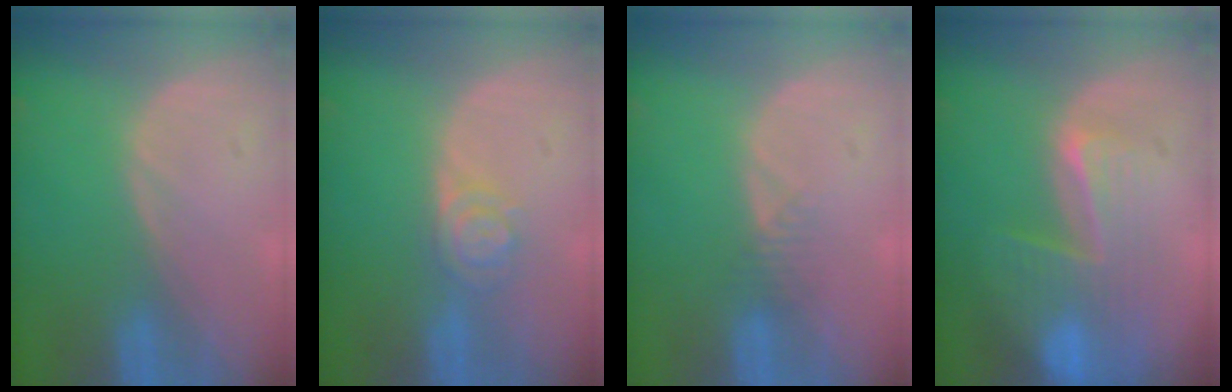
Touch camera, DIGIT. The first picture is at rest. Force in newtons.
{"total": 3.8, "press": 3.5, "slide": 1.6}
{"total": 1.6, "press": 1.4, "slide": 0.9}
{"total": 8.0, "press": 7.1, "slide": 3.7}